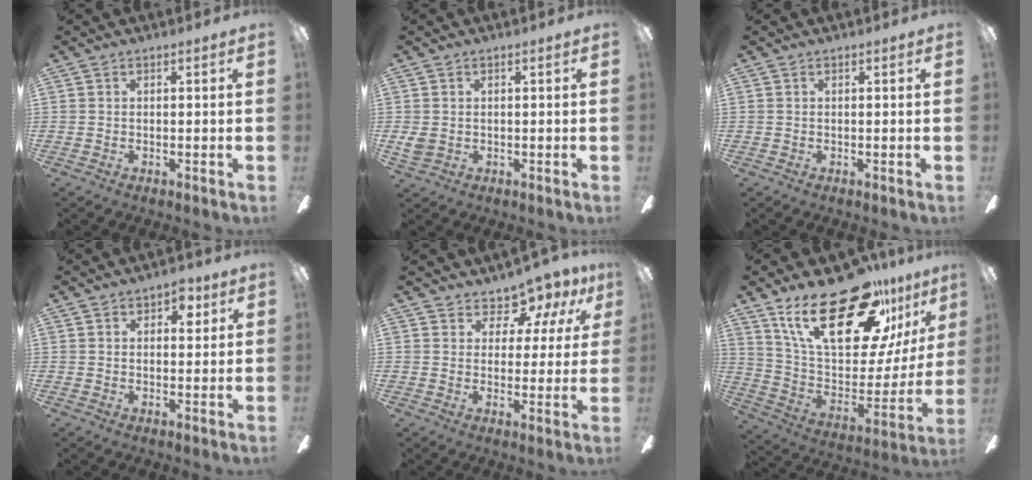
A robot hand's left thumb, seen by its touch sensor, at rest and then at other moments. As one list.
[{"total": 2.8, "force": [0.3, 2.0, 1.9], "torque": [-0.044, 0.002, 0.004]}, {"total": 0.0}, {"total": 5.1, "force": [2.4, 2.6, 3.6], "torque": [-0.044, -0.004, 0.035]}, {"total": 8.7, "force": [7.2, 4.1, 2.7], "torque": [-0.041, -0.054, 0.132]}, {"total": 30.5, "force": [19.5, 11.9, 20.3], "torque": [-0.341, -0.120, 0.336]}]